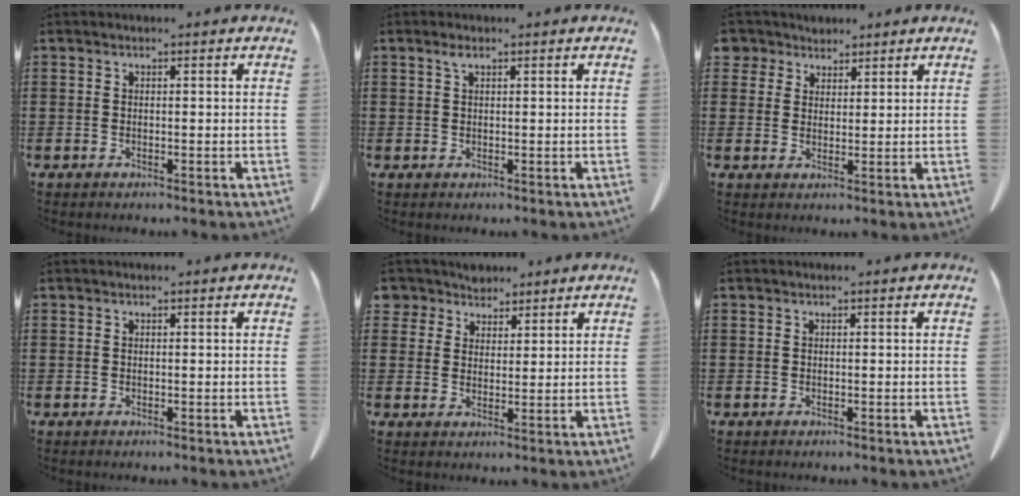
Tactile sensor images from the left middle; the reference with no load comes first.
{"total": 1.2, "force": [0.6, 0.5, 0.9], "torque": [-0.021, 0.002, 0.012]}
{"total": 3.6, "force": [2.9, 2.2, 0.2], "torque": [-0.012, 0.003, 0.055]}
{"total": 0.0}
{"total": 4.4, "force": [3.6, 2.5, 0.2], "torque": [-0.025, -0.003, 0.069]}
{"total": 0.0}